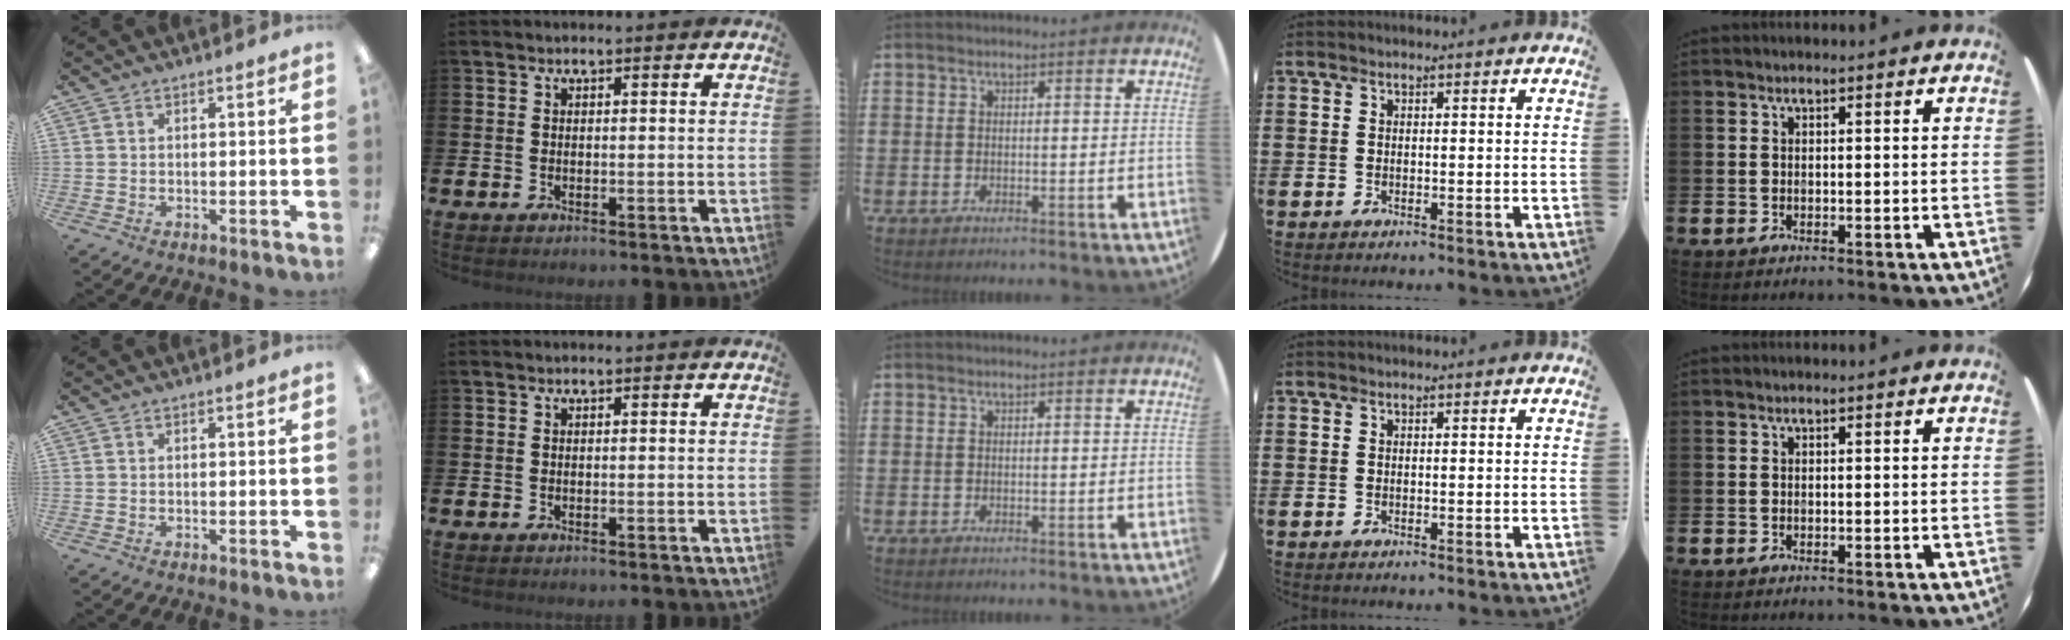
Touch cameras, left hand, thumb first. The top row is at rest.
{}